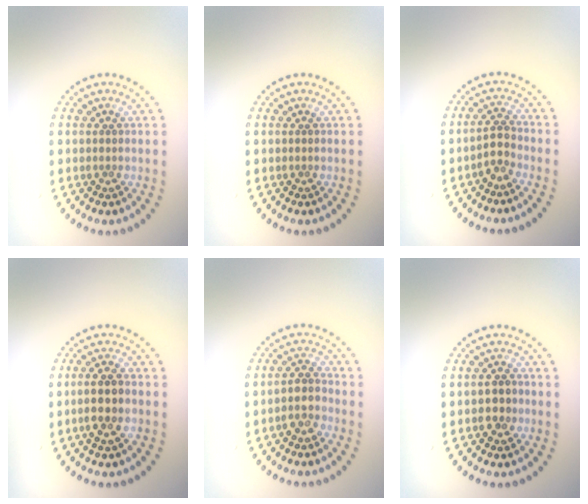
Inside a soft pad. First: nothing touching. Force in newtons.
{"total": 0.0}
{"total": 1.9, "press": 1.6, "slide": 1.0}
{"total": 2.6, "press": 2.6, "slide": 0.7}
{"total": 2.2, "press": 2.0, "slide": 0.9}
{"total": 1.9, "press": 1.9, "slide": 0.2}